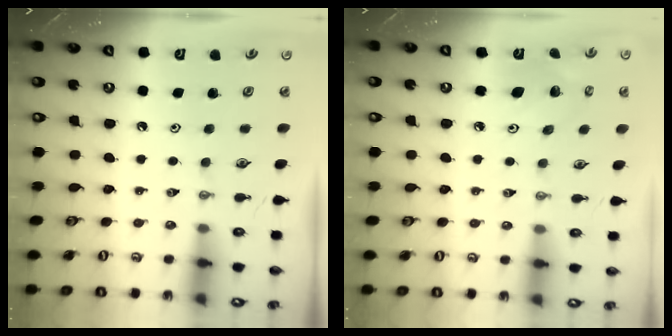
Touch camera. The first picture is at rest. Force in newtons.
{"total": 7.1, "press": 6.9, "slide": 1.6}